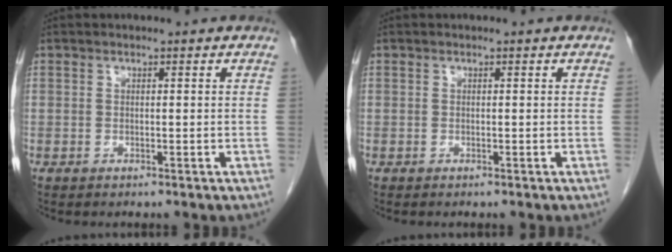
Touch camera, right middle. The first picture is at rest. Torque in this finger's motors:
{"motor_torque": [-0.01, -0.12, 0.05, 0.01]}